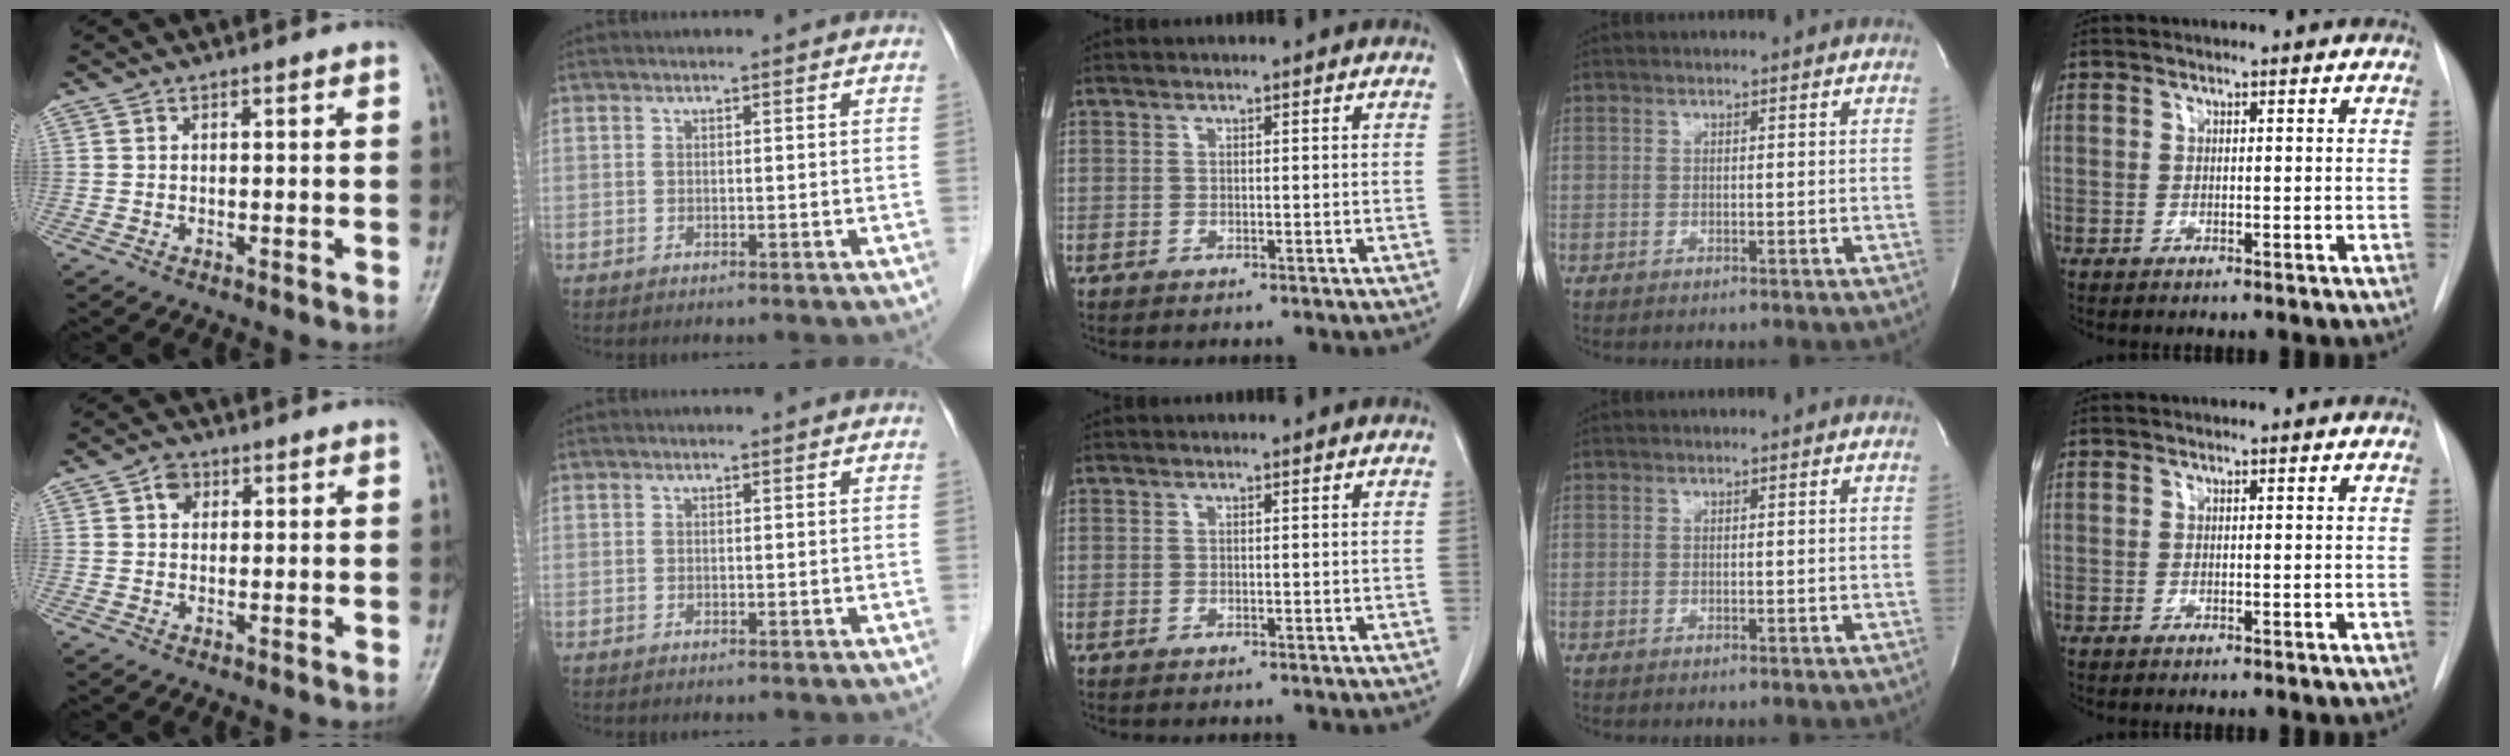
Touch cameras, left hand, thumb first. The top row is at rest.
{"thumb": {"total": 2.7, "force": [0.9, 2.1, 1.4], "torque": [-0.009, 0.001, 0.011]}}